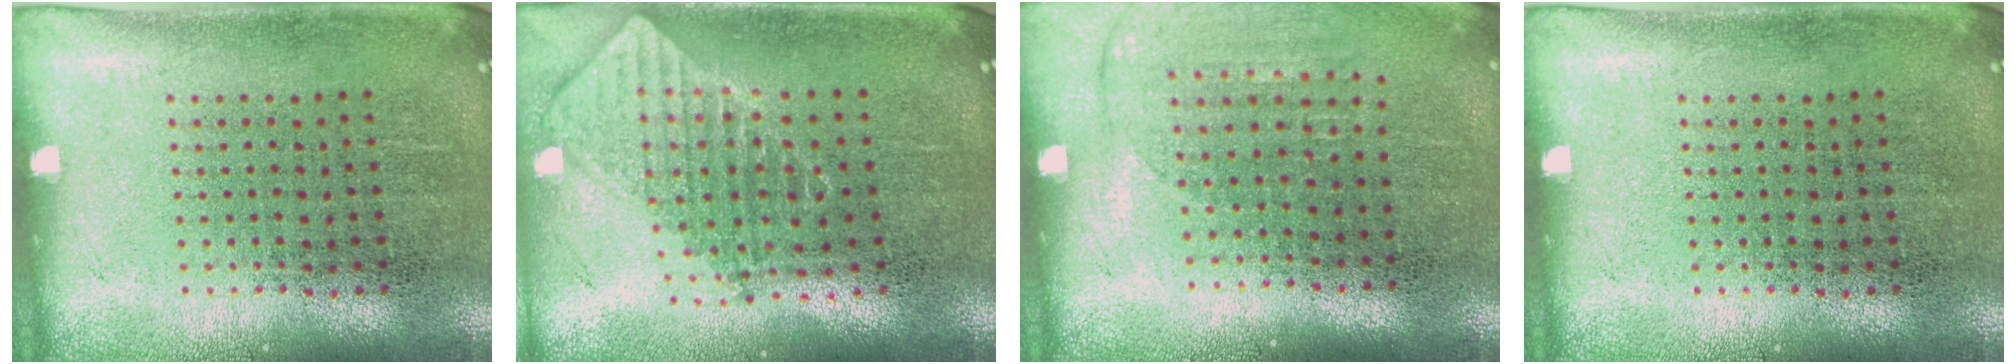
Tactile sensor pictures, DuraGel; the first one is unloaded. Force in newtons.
{"total": 1.9, "press": 1.5, "slide": 1.2}
{"total": 1.4, "press": 1.2, "slide": 0.6}
{"total": 0.0}